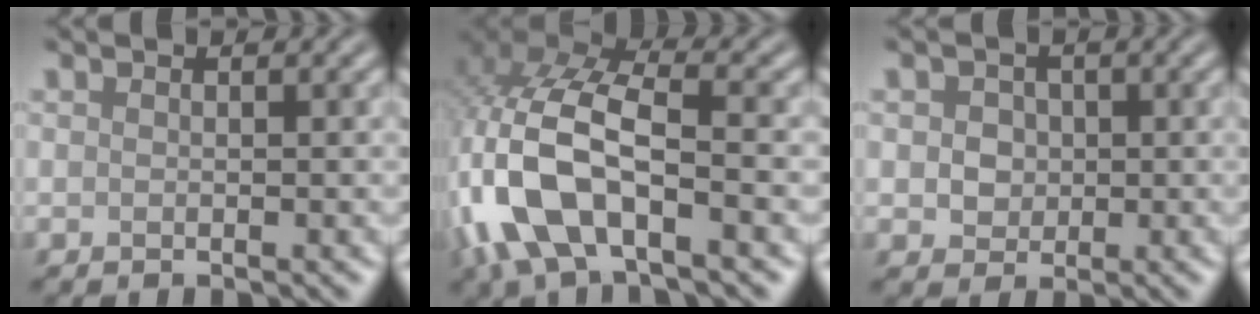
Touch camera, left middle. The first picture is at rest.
{"total": 12.2, "force": [-3.3, 6.1, 10.1], "torque": [-0.248, -0.003, -0.063]}
{"total": 2.7, "force": [0.4, 2.3, 1.3], "torque": [-0.017, 0.007, -0.003]}